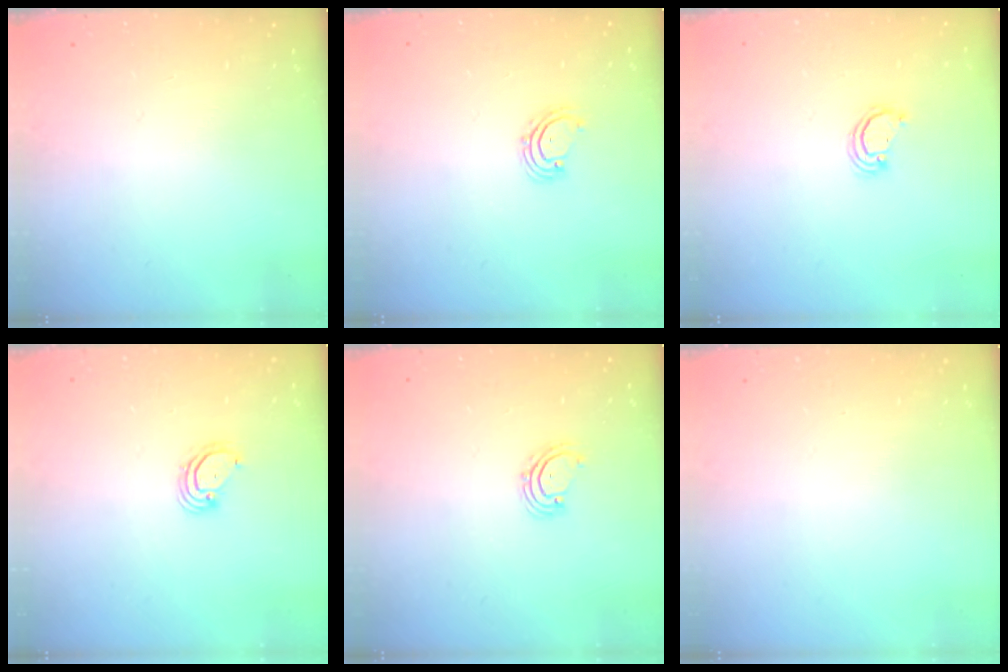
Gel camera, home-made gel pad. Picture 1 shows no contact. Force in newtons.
{"total": 2.8, "press": 2.8, "slide": 0.2}
{"total": 2.1, "press": 2.1, "slide": 0.1}
{"total": 3.6, "press": 3.6, "slide": 0.3}
{"total": 2.8, "press": 2.8, "slide": 0.2}
{"total": 0.0}